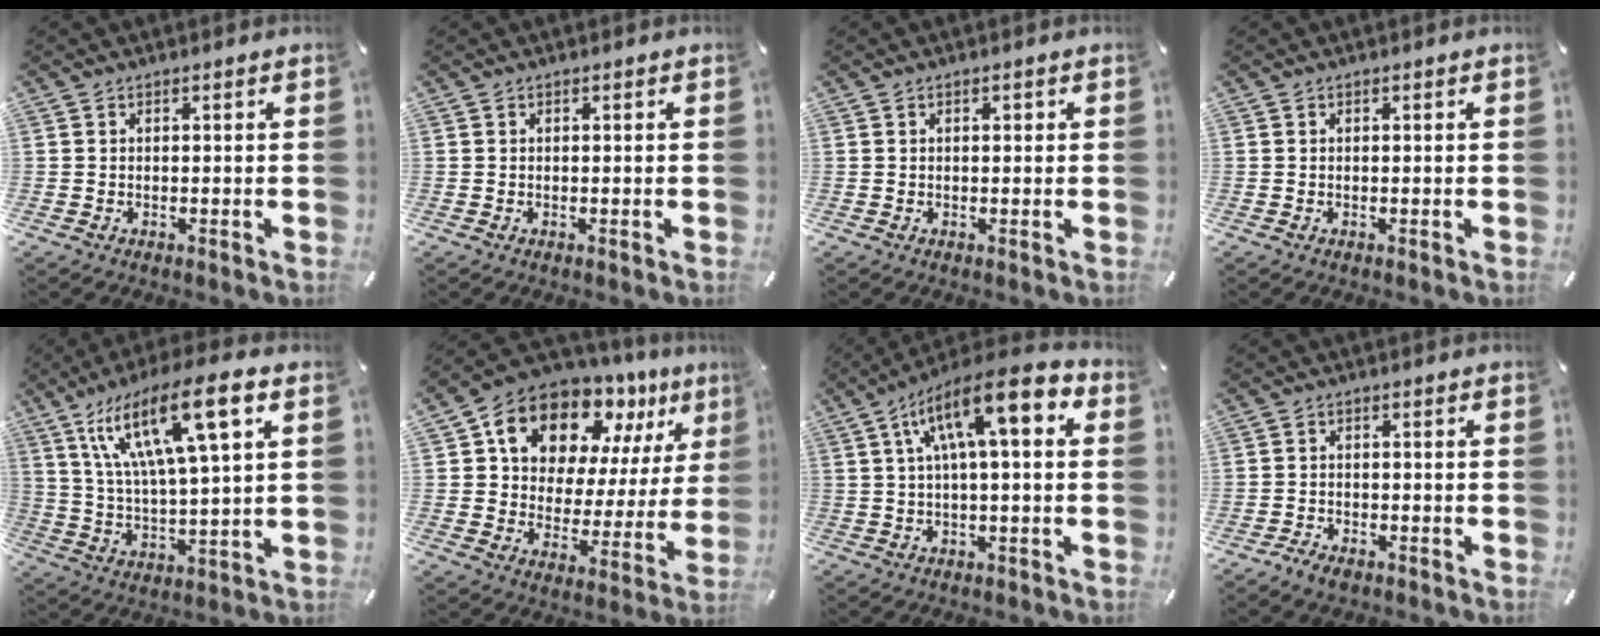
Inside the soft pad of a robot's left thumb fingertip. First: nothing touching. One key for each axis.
{"total": 0.0}
{"total": 0.9, "fx": 0.2, "fy": 0.6, "fz": 0.7, "tx": -0.014, "ty": 0.007, "tz": 0.001}
{"total": 0.0}
{"total": 18.8, "fx": 9.8, "fy": 4.9, "fz": 15.3, "tx": -0.302, "ty": -0.034, "tz": 0.151}
{"total": 14.5, "fx": 11.1, "fy": 8.1, "fz": 4.7, "tx": -0.093, "ty": -0.092, "tz": 0.198}
{"total": 14.0, "fx": 5.0, "fy": 3.9, "fz": 12.5, "tx": -0.204, "ty": -0.021, "tz": 0.081}
{"total": 2.4, "fx": -2.0, "fy": 1.1, "fz": 0.8, "tx": -0.016, "ty": 0.011, "tz": -0.040}